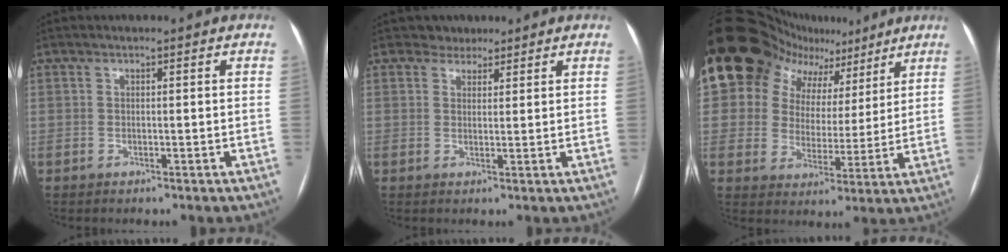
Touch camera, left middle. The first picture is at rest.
{"total": 2.4, "force": [1.9, 1.5, -0.3], "torque": [0.008, 0.005, 0.024]}
{"total": 16.9, "force": [10.3, 11.8, 6.3], "torque": [-0.119, 0.063, 0.159]}